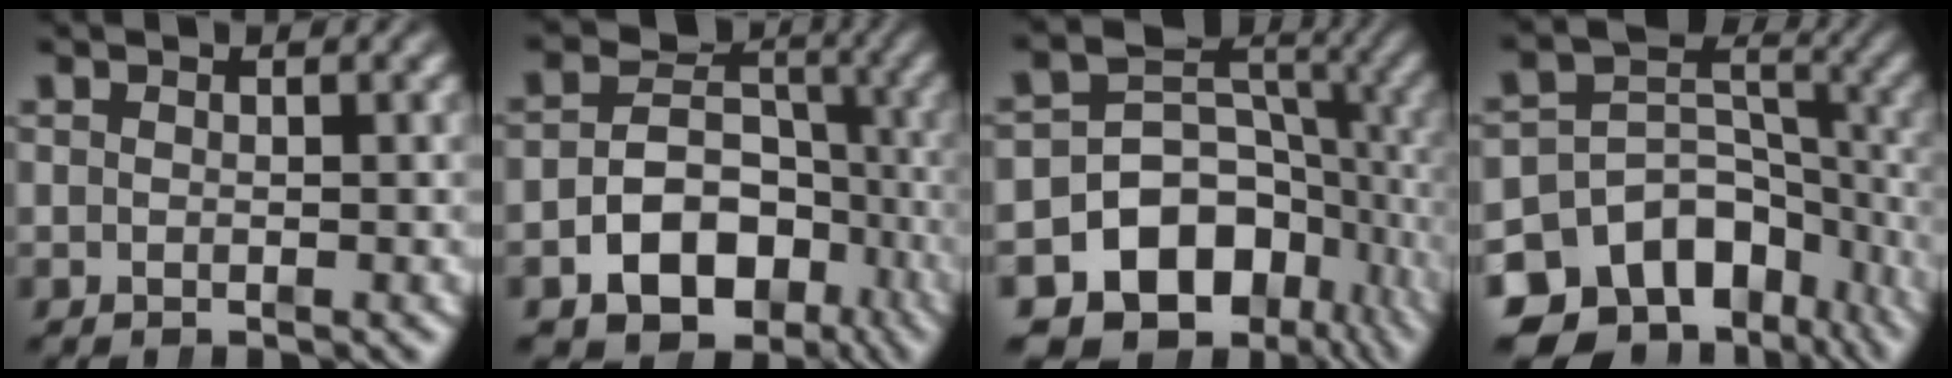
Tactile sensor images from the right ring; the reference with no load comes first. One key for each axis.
{"total": 14.7, "fx": -6.0, "fy": 11.9, "fz": 6.3, "tx": -0.120, "ty": -0.064, "tz": -0.082}
{"total": 20.9, "fx": -6.9, "fy": 16.7, "fz": 10.4, "tx": -0.211, "ty": -0.082, "tz": -0.098}
{"total": 15.8, "fx": -6.8, "fy": 11.9, "fz": 7.9, "tx": -0.145, "ty": -0.050, "tz": -0.096}